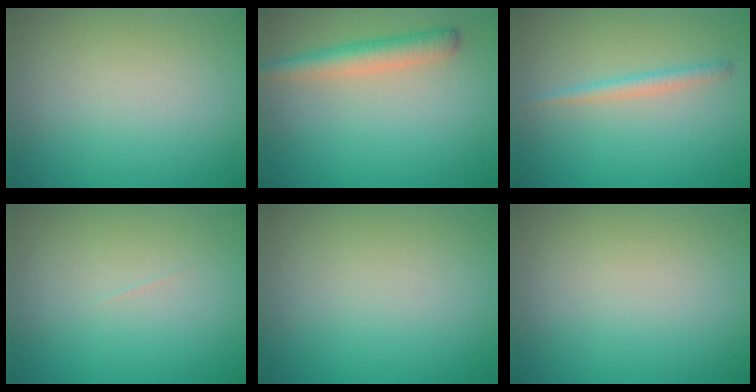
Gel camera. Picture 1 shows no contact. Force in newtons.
{"total": 3.2, "press": 3.2, "slide": 0.2}
{"total": 1.5, "press": 1.5, "slide": 0.1}
{"total": 0.0}
{"total": 0.0}
{"total": 0.0}